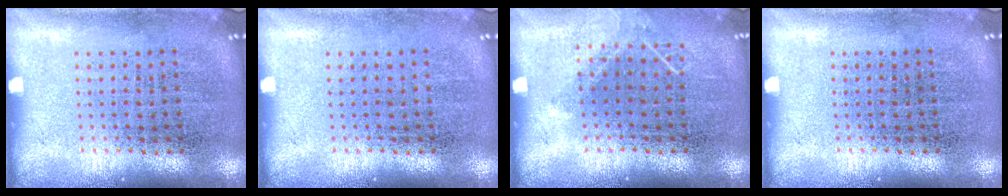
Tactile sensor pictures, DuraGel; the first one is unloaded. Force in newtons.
{"total": 0.0}
{"total": 1.0, "press": 0.9, "slide": 0.2}
{"total": 0.0}